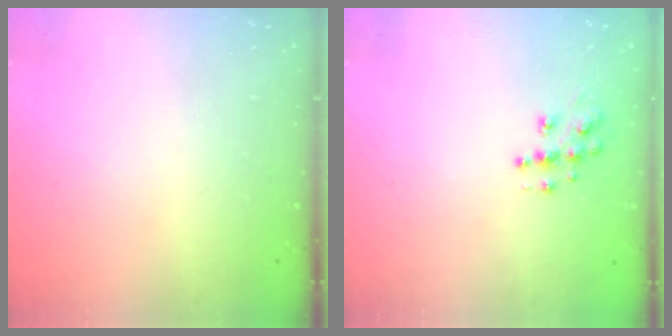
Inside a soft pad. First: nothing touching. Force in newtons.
{"total": 8.6, "press": 8.6, "slide": 0.4}